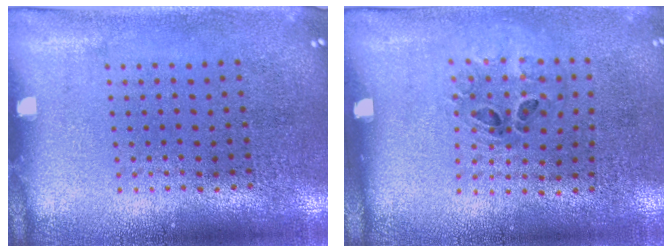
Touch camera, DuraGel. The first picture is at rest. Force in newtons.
{"total": 1.2, "press": 0.6, "slide": 1.0}